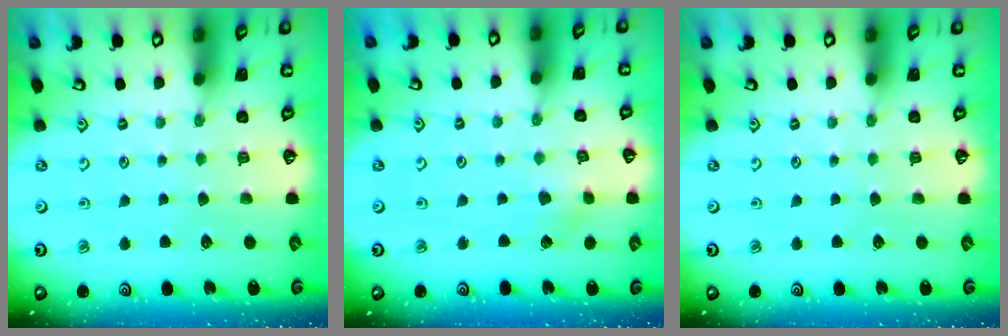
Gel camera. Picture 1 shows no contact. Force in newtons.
{"total": 2.8, "press": 2.7, "slide": 0.5}
{"total": 0.0}